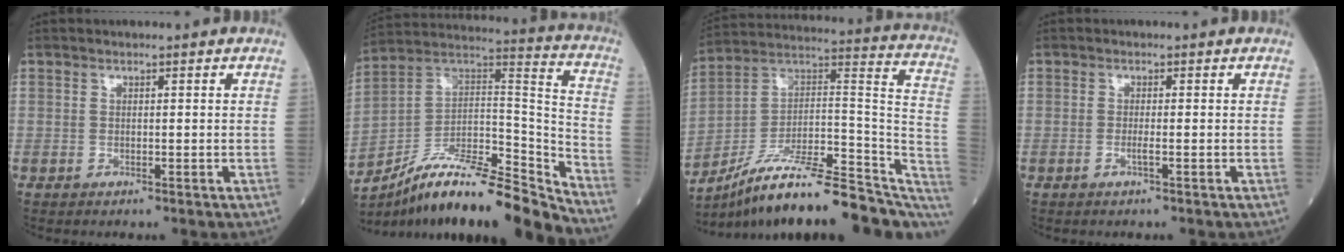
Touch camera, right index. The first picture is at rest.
{"total": 21.0, "force": [-17.3, 2.6, 11.5], "torque": [-0.174, 0.039, -0.295]}
{"total": 25.5, "force": [-18.9, 6.3, 16.0], "torque": [-0.175, 0.035, -0.291]}
{"total": 1.3, "force": [-0.5, -0.1, 1.2], "torque": [-0.024, -0.002, -0.012]}